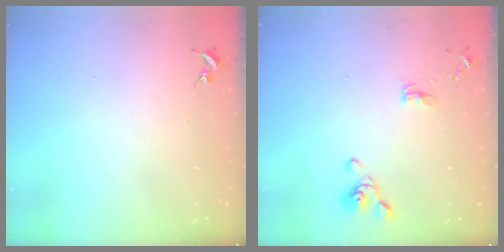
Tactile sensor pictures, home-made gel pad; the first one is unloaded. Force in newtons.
{"total": 8.8, "press": 8.5, "slide": 2.0}